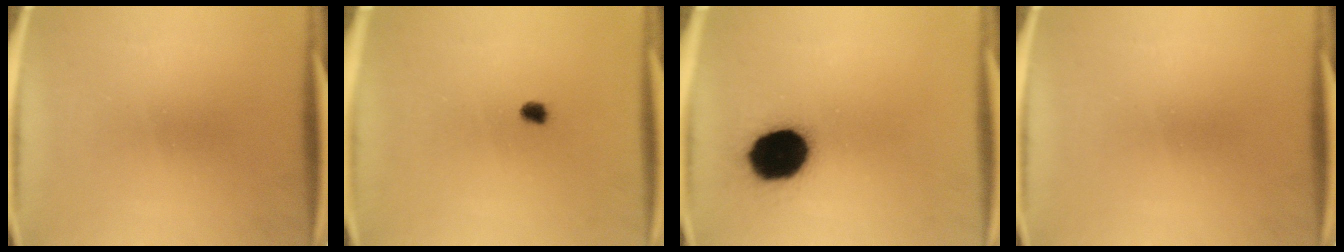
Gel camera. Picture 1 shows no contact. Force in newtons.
{"total": 1.7}
{"total": 16.9}
{"total": 0.0}